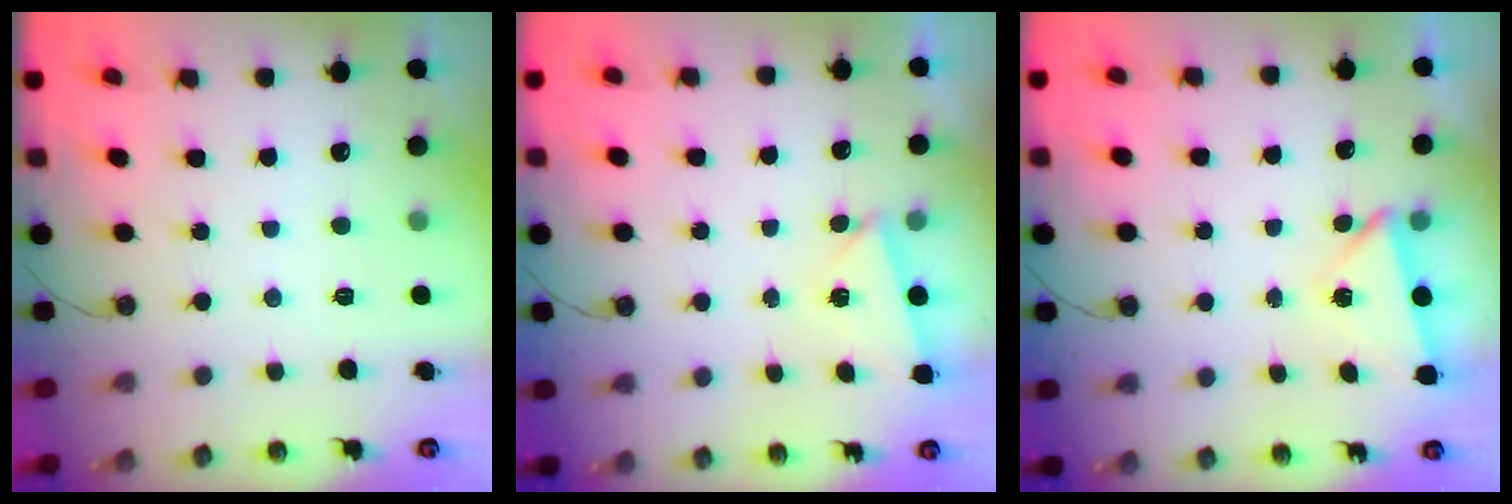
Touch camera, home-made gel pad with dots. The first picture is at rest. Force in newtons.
{"total": 2.8, "press": 1.5, "slide": 2.3}
{"total": 2.7, "press": 0.8, "slide": 2.6}